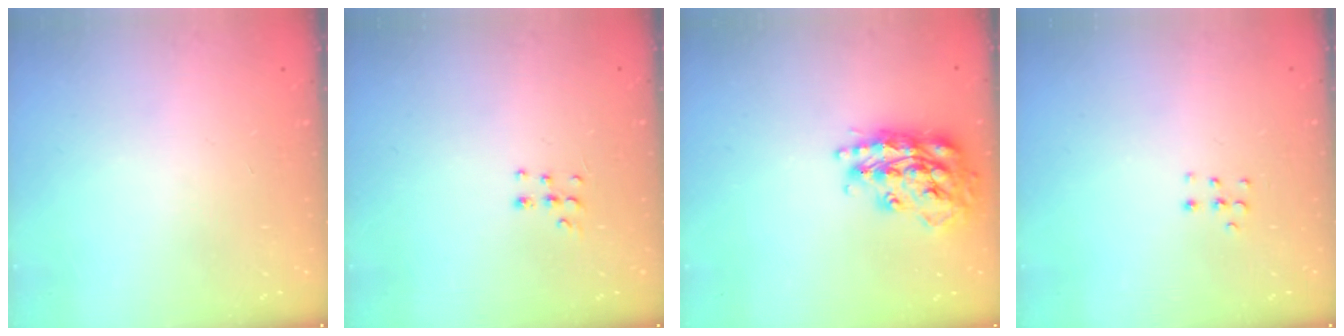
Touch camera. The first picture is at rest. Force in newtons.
{"total": 5.9, "press": 5.8, "slide": 0.7}
{"total": 19.5, "press": 19.5, "slide": 1.8}
{"total": 4.1, "press": 4.1, "slide": 0.5}